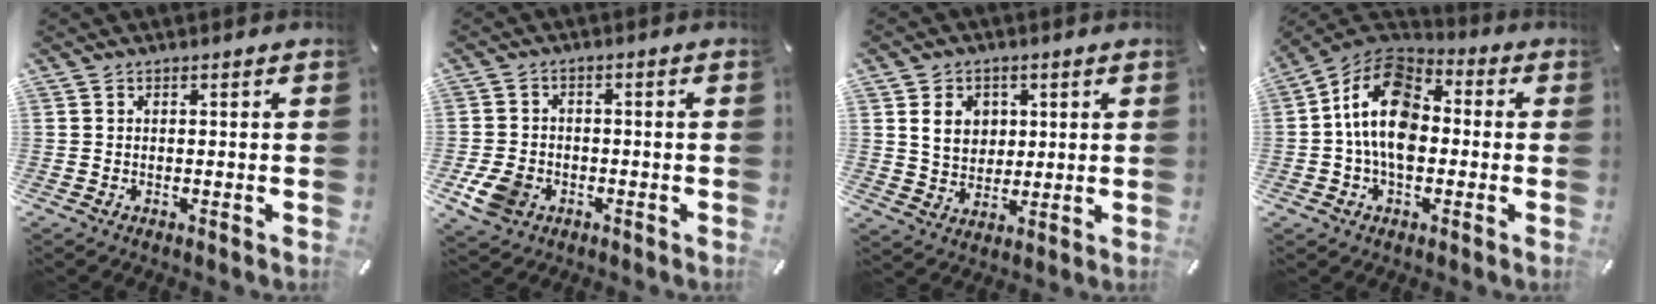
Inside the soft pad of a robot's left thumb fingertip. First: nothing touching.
{"total": 6.9, "force": [-2.8, 5.3, 3.4], "torque": [-0.076, 0.008, -0.053]}
{"total": 7.5, "force": [2.0, 6.6, 3.1], "torque": [-0.048, 0.004, 0.033]}
{"total": 14.9, "force": [-0.8, 10.1, 10.9], "torque": [-0.218, 0.010, -0.019]}